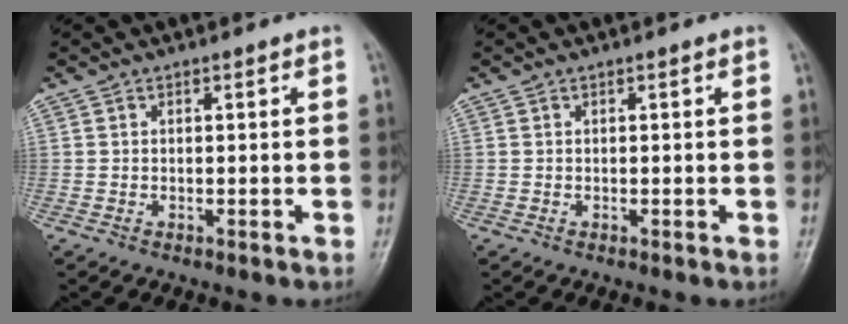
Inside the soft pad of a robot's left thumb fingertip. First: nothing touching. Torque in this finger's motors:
{"motor_torque": [0.00, 0.00, -0.10, -0.10, 0.00]}